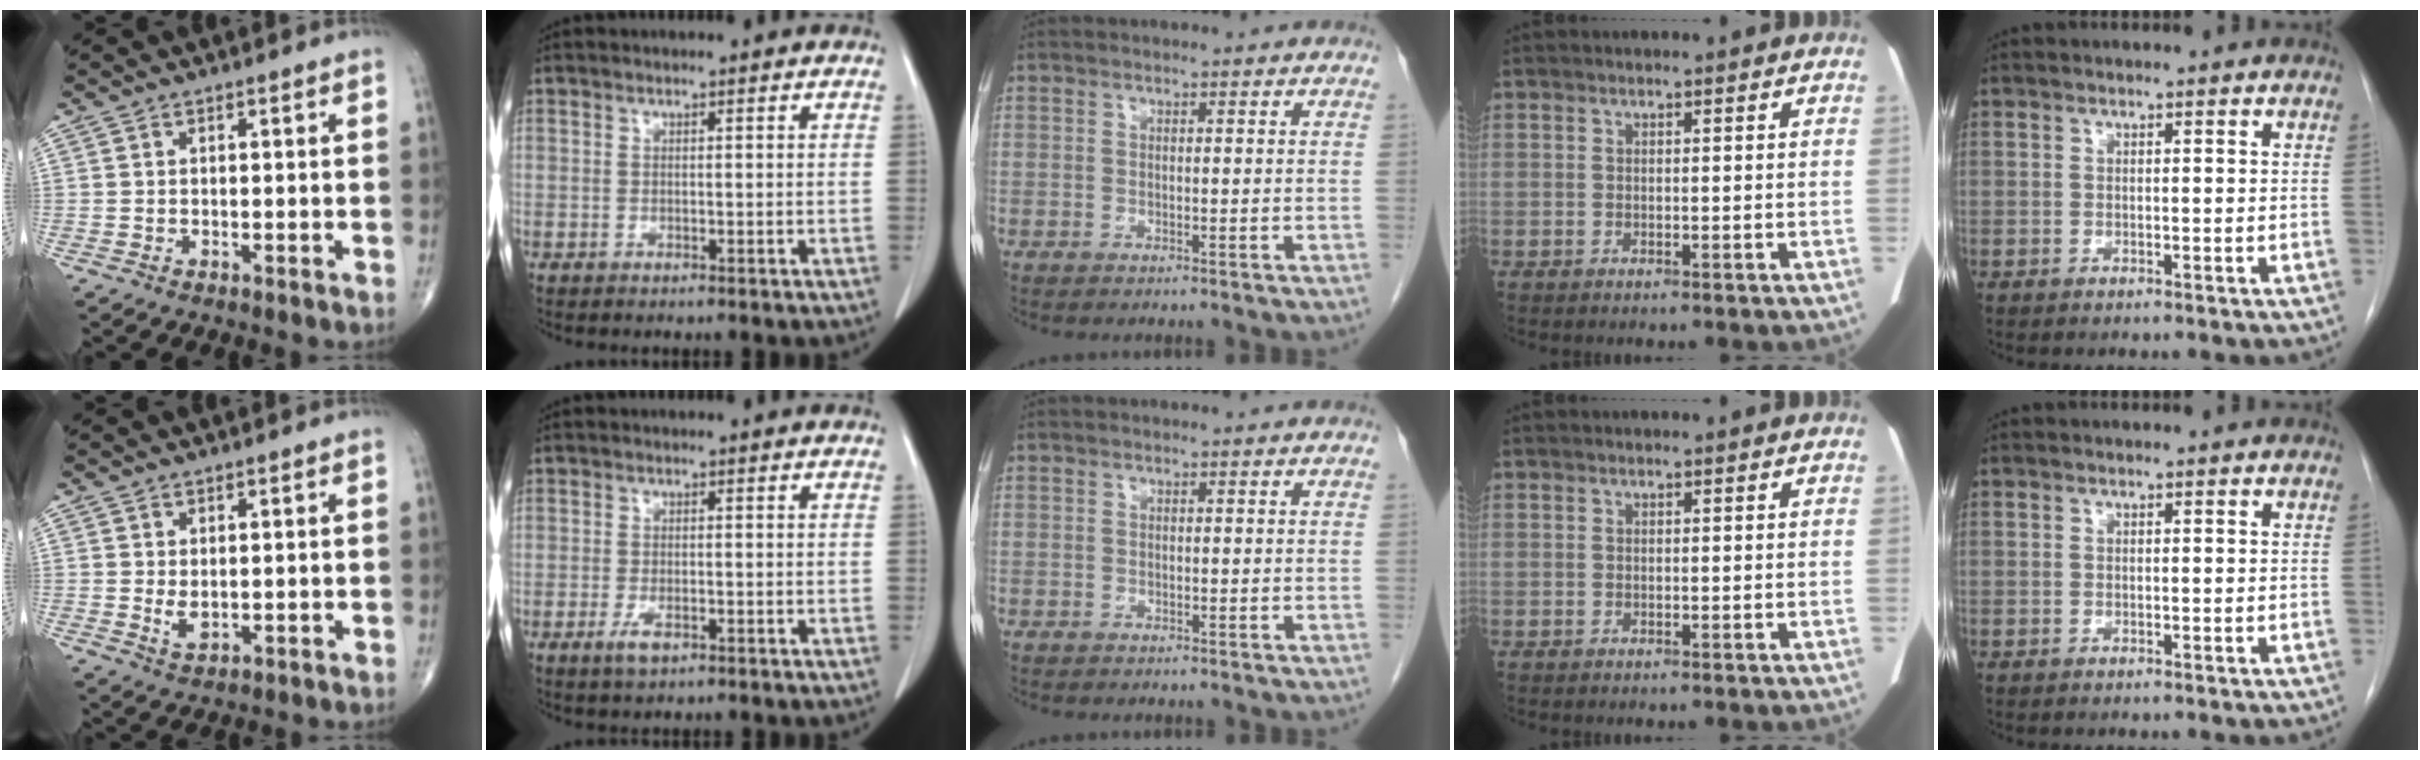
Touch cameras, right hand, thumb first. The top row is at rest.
{"thumb": {"total": 2.4, "force": [0.2, 1.4, 2.0], "torque": [-0.033, -0.008, 0.011]}, "index": {"total": 2.6, "force": [-1.4, 0.9, 2.0], "torque": [-0.040, -0.001, -0.024]}}